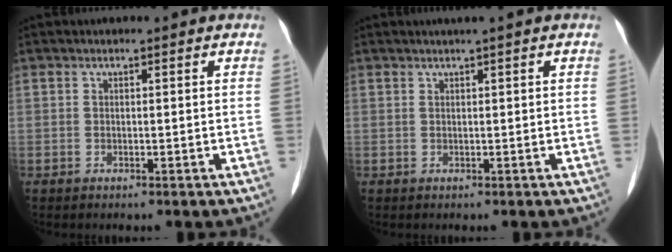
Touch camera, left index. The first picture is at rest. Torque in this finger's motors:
{"motor_torque": [-0.26, -0.27, -0.06, 0.02]}